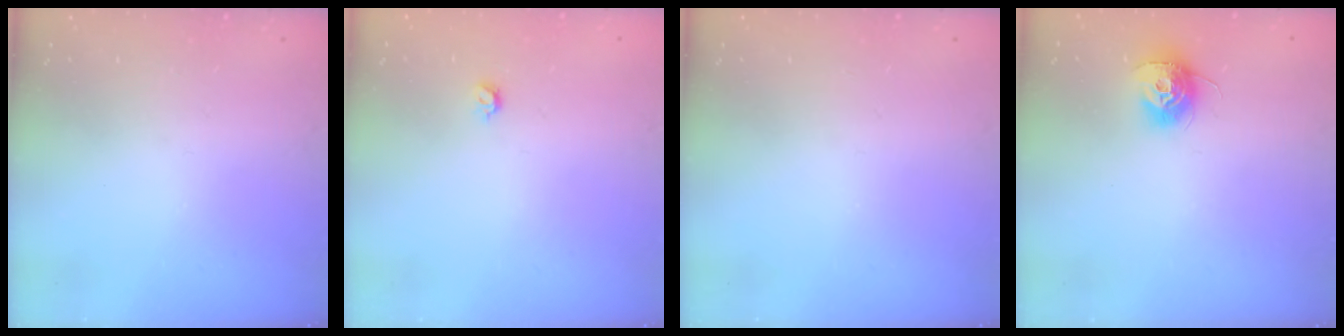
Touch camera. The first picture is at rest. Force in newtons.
{"total": 3.7, "press": 3.6, "slide": 0.7}
{"total": 0.0}
{"total": 10.2, "press": 10.2, "slide": 0.4}